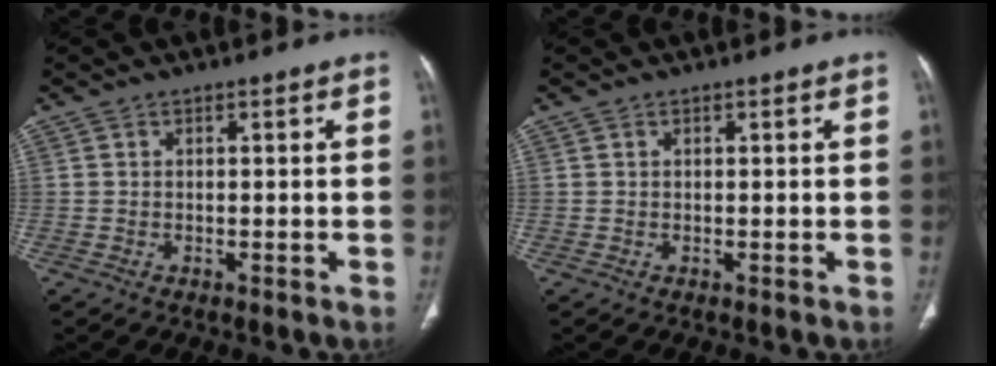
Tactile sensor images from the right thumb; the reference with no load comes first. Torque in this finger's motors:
{"motor_torque": [-0.16, -0.02, -0.37, 0.33, 0.02]}